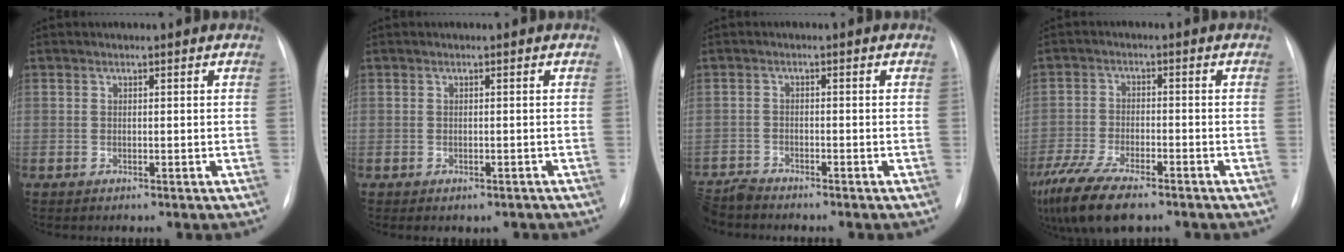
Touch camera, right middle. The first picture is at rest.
{"total": 2.0, "force": [-1.5, 1.0, 0.8], "torque": [-0.008, 0.000, -0.013]}
{"total": 4.4, "force": [-4.4, 0.4, 0.2], "torque": [0.001, -0.018, -0.084]}
{"total": 12.9, "force": [-9.5, 3.9, 7.9], "torque": [-0.160, -0.024, -0.162]}